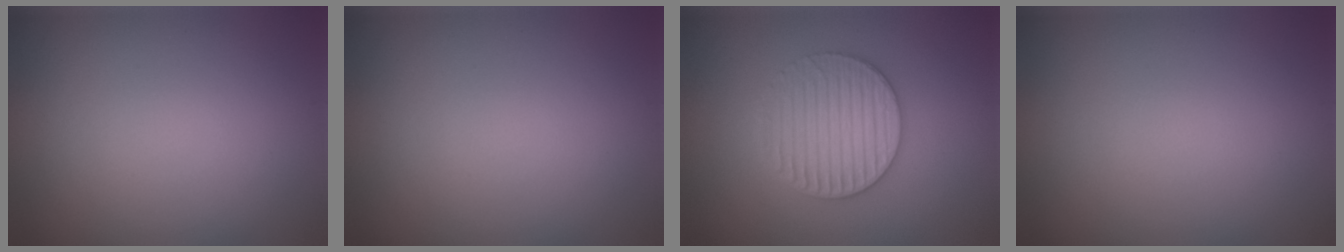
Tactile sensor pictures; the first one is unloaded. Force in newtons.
{"total": 0.0}
{"total": 3.5, "press": 3.5, "slide": 0.7}
{"total": 0.0}